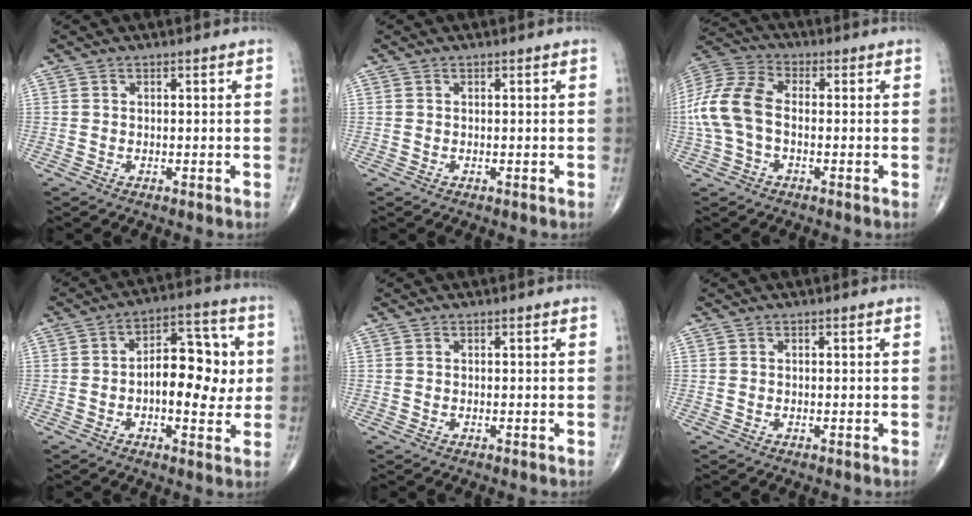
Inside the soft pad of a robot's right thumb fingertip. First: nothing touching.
{"total": 0.0}
{"total": 12.4, "force": [-1.1, 7.6, 9.8], "torque": [-0.221, 0.032, -0.027]}
{"total": 13.0, "force": [0.0, 6.8, 11.0], "torque": [-0.126, 0.024, -0.006]}
{"total": 0.0}
{"total": 0.0}